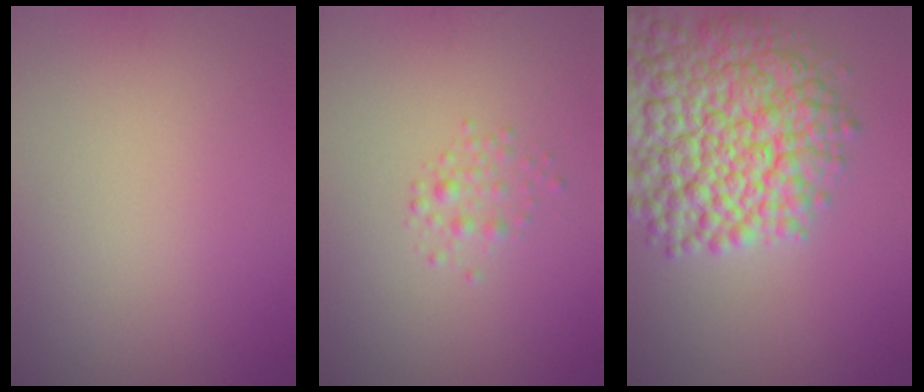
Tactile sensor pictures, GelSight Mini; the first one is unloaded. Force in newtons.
{"total": 1.3, "press": 1.3, "slide": 0.0}
{"total": 11.7, "press": 11.7, "slide": 0.5}